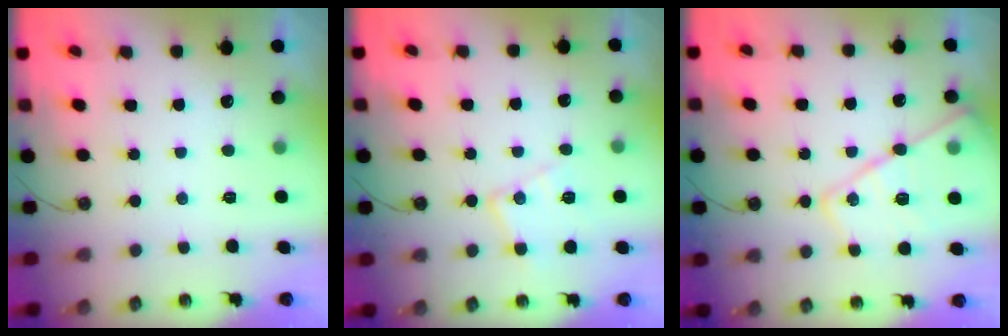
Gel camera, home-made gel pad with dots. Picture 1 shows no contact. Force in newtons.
{"total": 12.3, "press": 12.3, "slide": 0.7}
{"total": 18.2, "press": 18.1, "slide": 1.6}